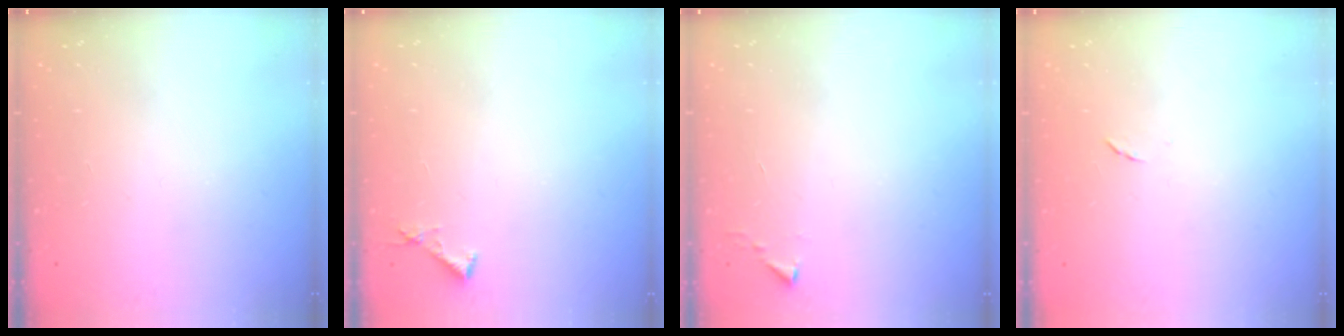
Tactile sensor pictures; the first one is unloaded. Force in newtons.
{"total": 3.6, "press": 3.6, "slide": 0.3}
{"total": 1.1, "press": 1.1, "slide": 0.1}
{"total": 4.5, "press": 4.5, "slide": 0.5}